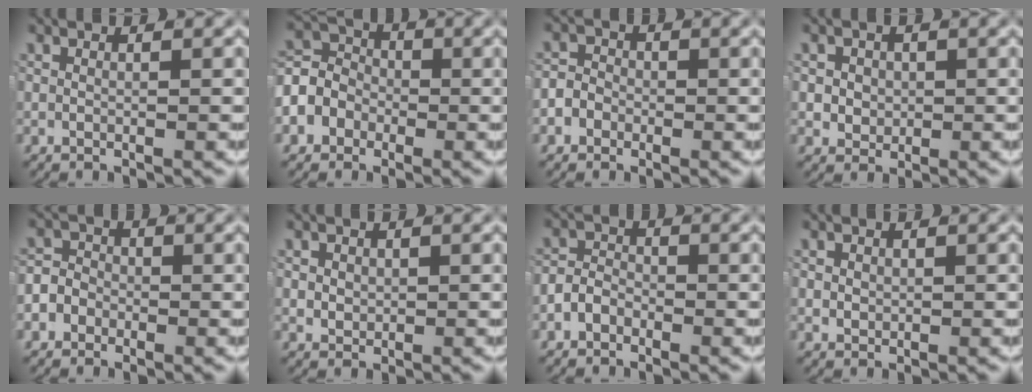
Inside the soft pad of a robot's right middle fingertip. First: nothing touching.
{"total": 6.5, "force": [-0.8, 5.7, 3.1], "torque": [-0.072, -0.013, -0.015]}
{"total": 3.2, "force": [-1.1, 2.8, 1.0], "torque": [-0.013, 0.002, -0.028]}
{"total": 3.0, "force": [-0.1, 2.7, 1.3], "torque": [-0.021, -0.005, 0.001]}
{"total": 4.3, "force": [-1.2, 3.9, 1.4], "torque": [-0.019, 0.002, -0.031]}
{"total": 1.6, "force": [0.2, 1.4, 0.8], "torque": [-0.017, -0.008, 0.012]}
{"total": 2.4, "force": [-1.2, 1.8, 0.9], "torque": [-0.008, 0.002, -0.027]}
{"total": 1.1, "force": [0.2, 0.9, 0.6], "torque": [-0.014, -0.006, 0.012]}